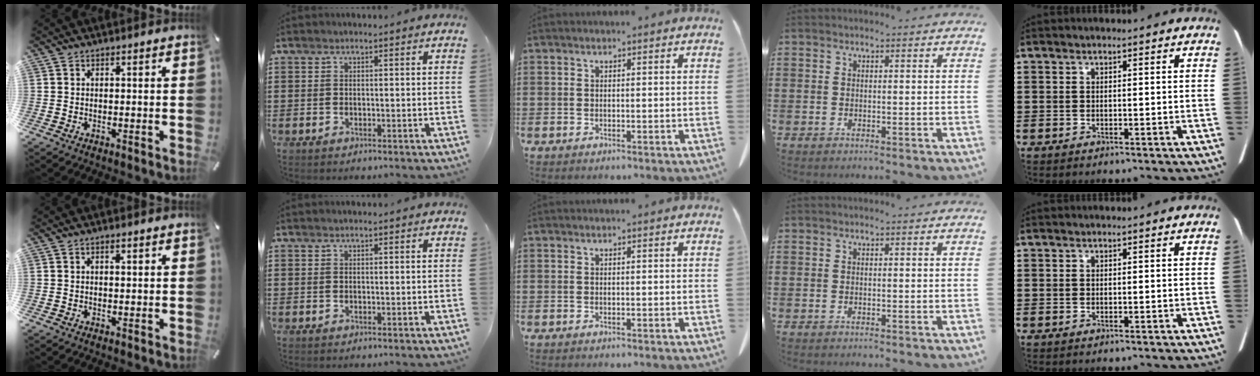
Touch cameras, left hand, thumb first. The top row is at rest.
{"thumb": {"total": 1.1, "force": [0.3, 0.6, 0.9], "torque": [-0.018, 0.006, 0.004]}}